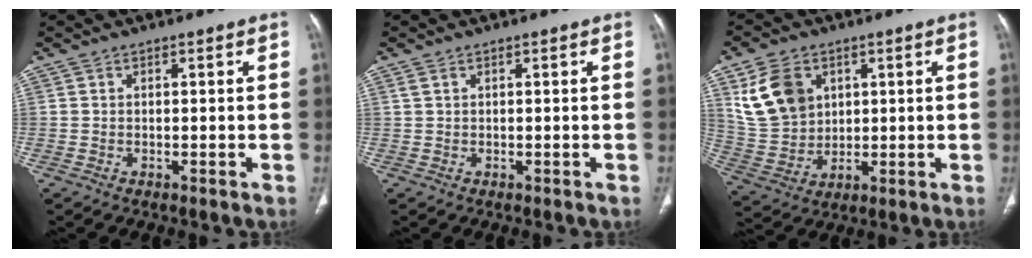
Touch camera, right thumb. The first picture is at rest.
{"total": 0.7, "force": [0.4, 0.5, 0.5], "torque": [-0.013, 0.008, 0.010]}
{"total": 12.0, "force": [4.4, 9.1, 6.5], "torque": [-0.109, -0.012, 0.100]}